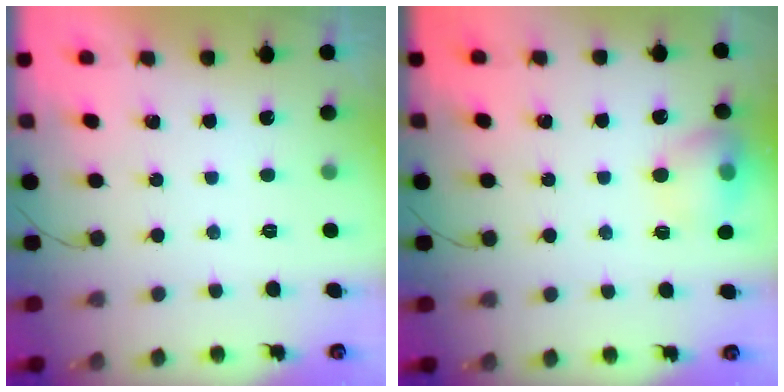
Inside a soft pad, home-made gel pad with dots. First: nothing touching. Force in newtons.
{"total": 12.0, "press": 11.9, "slide": 1.6}